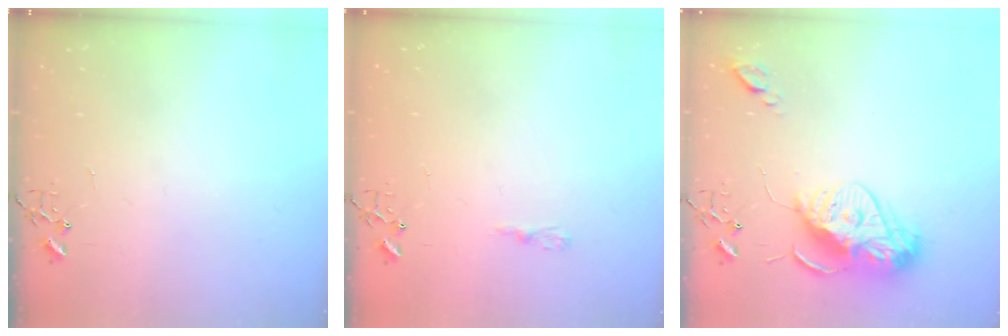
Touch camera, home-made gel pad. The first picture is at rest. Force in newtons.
{"total": 3.6, "press": 3.6, "slide": 0.4}
{"total": 15.3, "press": 15.3, "slide": 1.3}